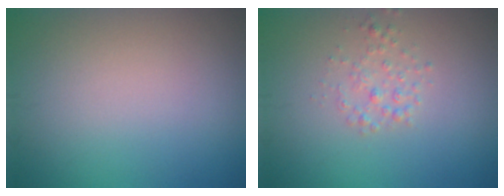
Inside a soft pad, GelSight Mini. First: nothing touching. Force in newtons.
{"total": 1.5, "press": 1.5, "slide": 0.0}